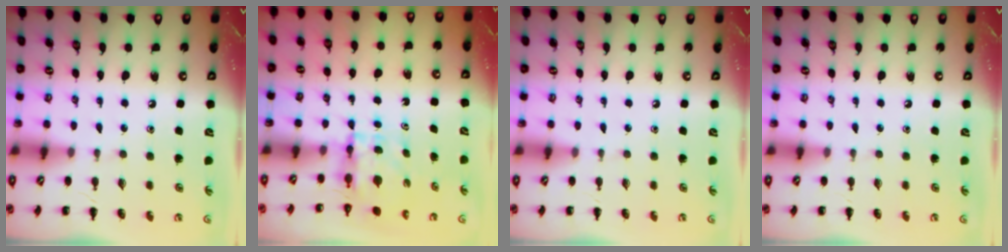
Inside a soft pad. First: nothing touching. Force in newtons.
{"total": 3.9, "press": 3.9, "slide": 0.3}
{"total": 0.0}
{"total": 0.0}